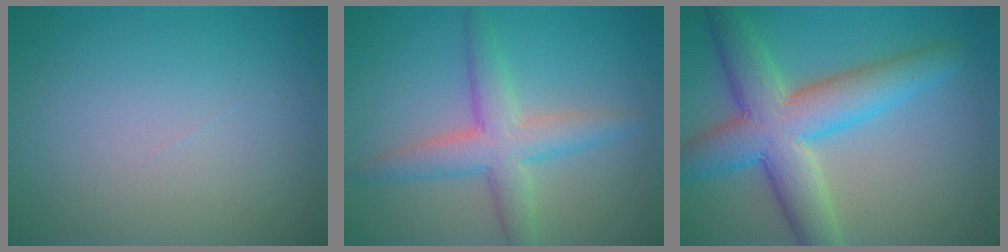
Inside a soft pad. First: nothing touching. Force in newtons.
{"total": 4.1, "press": 4.1, "slide": 0.1}
{"total": 8.3, "press": 8.3, "slide": 0.2}